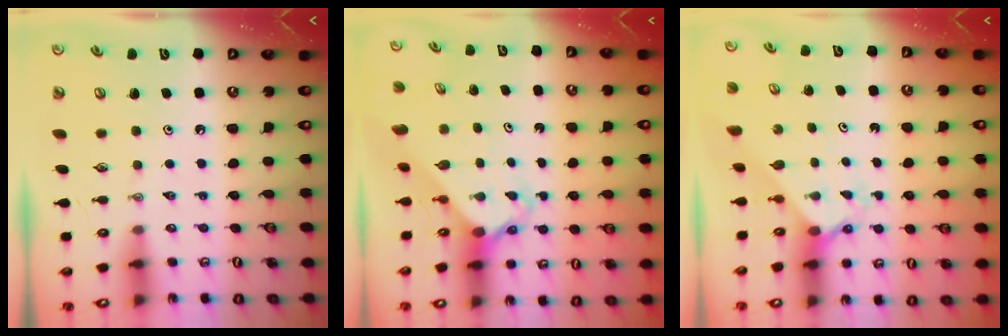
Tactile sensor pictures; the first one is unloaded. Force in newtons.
{"total": 2.6, "press": 2.6, "slide": 0.1}
{"total": 2.0, "press": 1.9, "slide": 0.2}